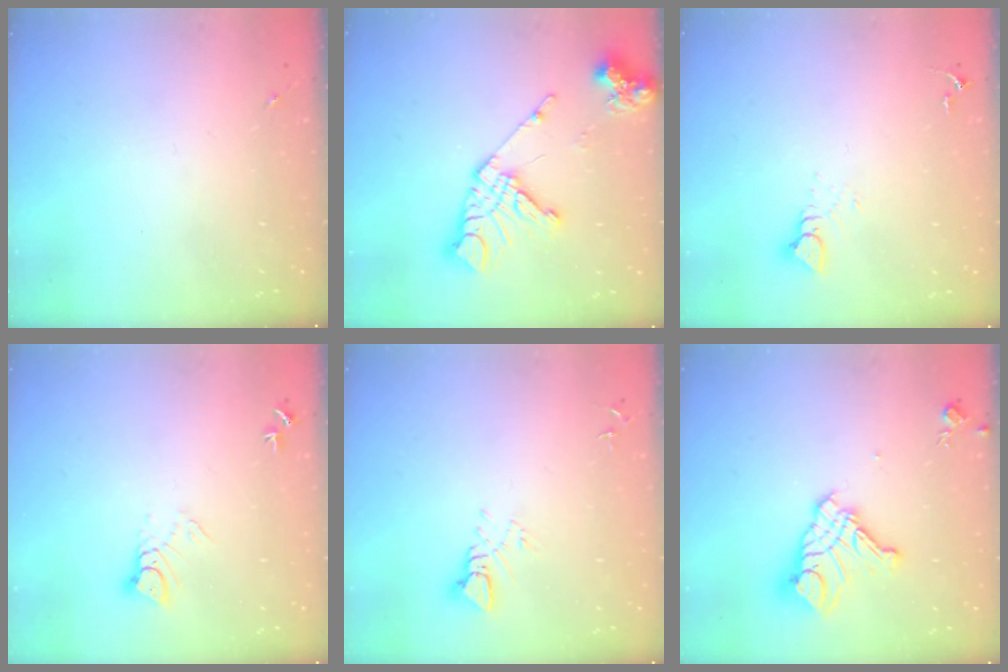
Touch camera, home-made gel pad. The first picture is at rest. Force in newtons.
{"total": 16.8, "press": 16.7, "slide": 2.2}
{"total": 3.7, "press": 3.7, "slide": 0.1}
{"total": 4.3, "press": 4.3, "slide": 0.2}
{"total": 5.3, "press": 5.3, "slide": 0.3}
{"total": 14.3, "press": 14.2, "slide": 1.6}